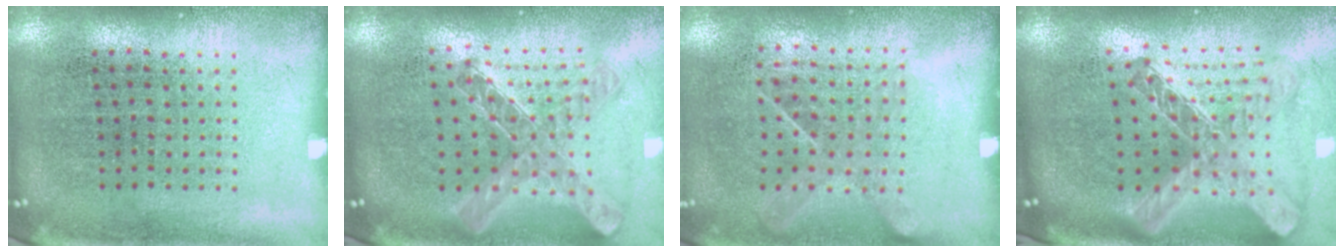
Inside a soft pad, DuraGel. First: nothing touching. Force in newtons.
{"total": 1.1, "press": 1.0, "slide": 0.3}
{"total": 1.3, "press": 1.0, "slide": 0.8}
{"total": 2.8, "press": 2.1, "slide": 1.9}